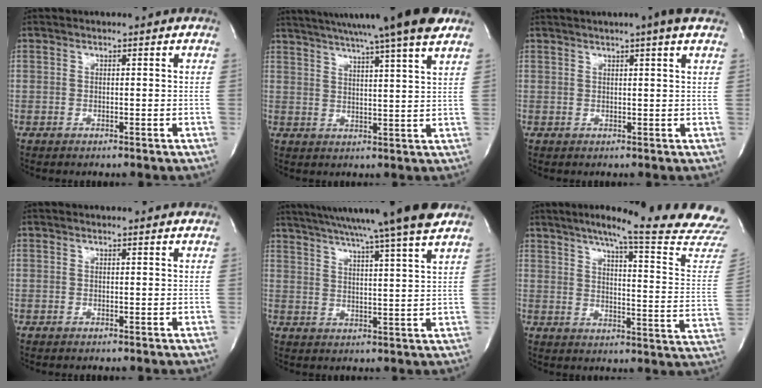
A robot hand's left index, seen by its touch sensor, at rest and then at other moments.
{"total": 18.9, "force": [15.5, -0.5, 10.8], "torque": [-0.185, 0.002, 0.210]}
{"total": 4.3, "force": [3.2, -0.4, 2.9], "torque": [-0.047, 0.009, 0.039]}
{"total": 1.1, "force": [1.1, 0.2, 0.1], "torque": [-0.011, 0.003, 0.007]}
{"total": 20.1, "force": [17.0, -1.2, 10.6], "torque": [-0.186, -0.015, 0.234]}
{"total": 22.9, "force": [19.8, -0.8, 11.3], "torque": [-0.159, -0.090, 0.239]}